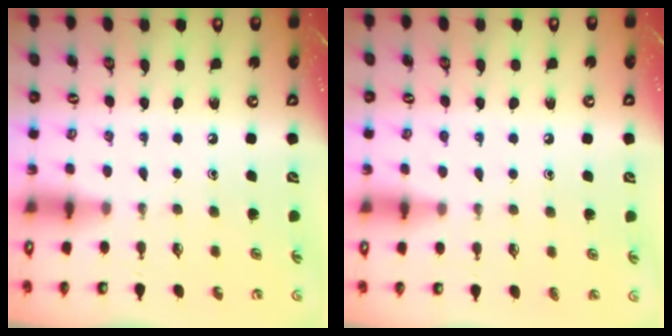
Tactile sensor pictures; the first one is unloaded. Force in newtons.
{"total": 3.8, "press": 3.8, "slide": 0.4}